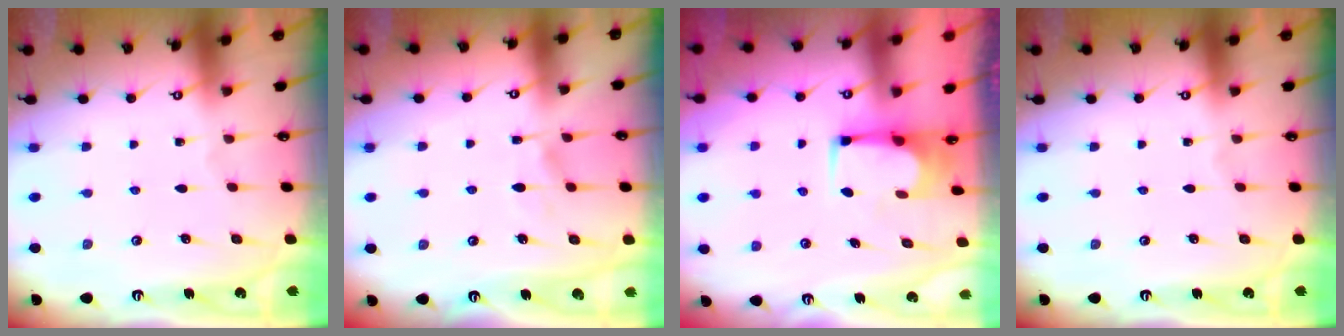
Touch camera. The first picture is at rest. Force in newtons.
{"total": 5.9, "press": 5.9, "slide": 0.6}
{"total": 2.2, "press": 2.2, "slide": 0.2}
{"total": 0.0}